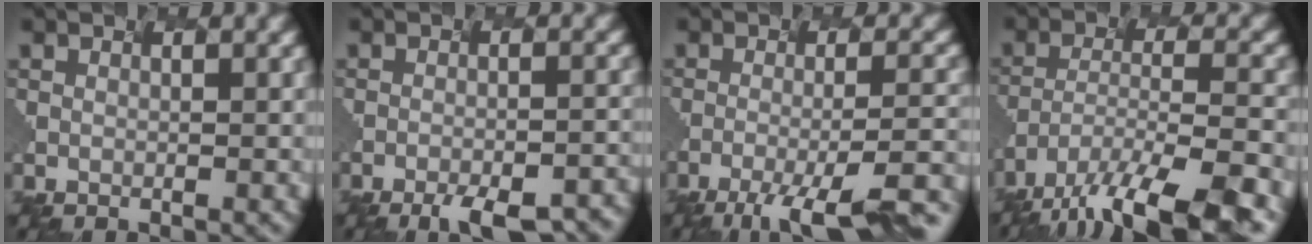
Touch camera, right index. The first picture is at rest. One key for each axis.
{"total": 7.0, "fx": -5.0, "fy": 1.6, "fz": 4.7, "tx": -0.065, "ty": -0.015, "tz": -0.056}
{"total": 10.5, "fx": -6.8, "fy": 2.1, "fz": 7.7, "tx": -0.112, "ty": -0.003, "tz": -0.091}
{"total": 12.2, "fx": -9.8, "fy": 2.8, "fz": 6.7, "tx": -0.129, "ty": -0.021, "tz": -0.147}